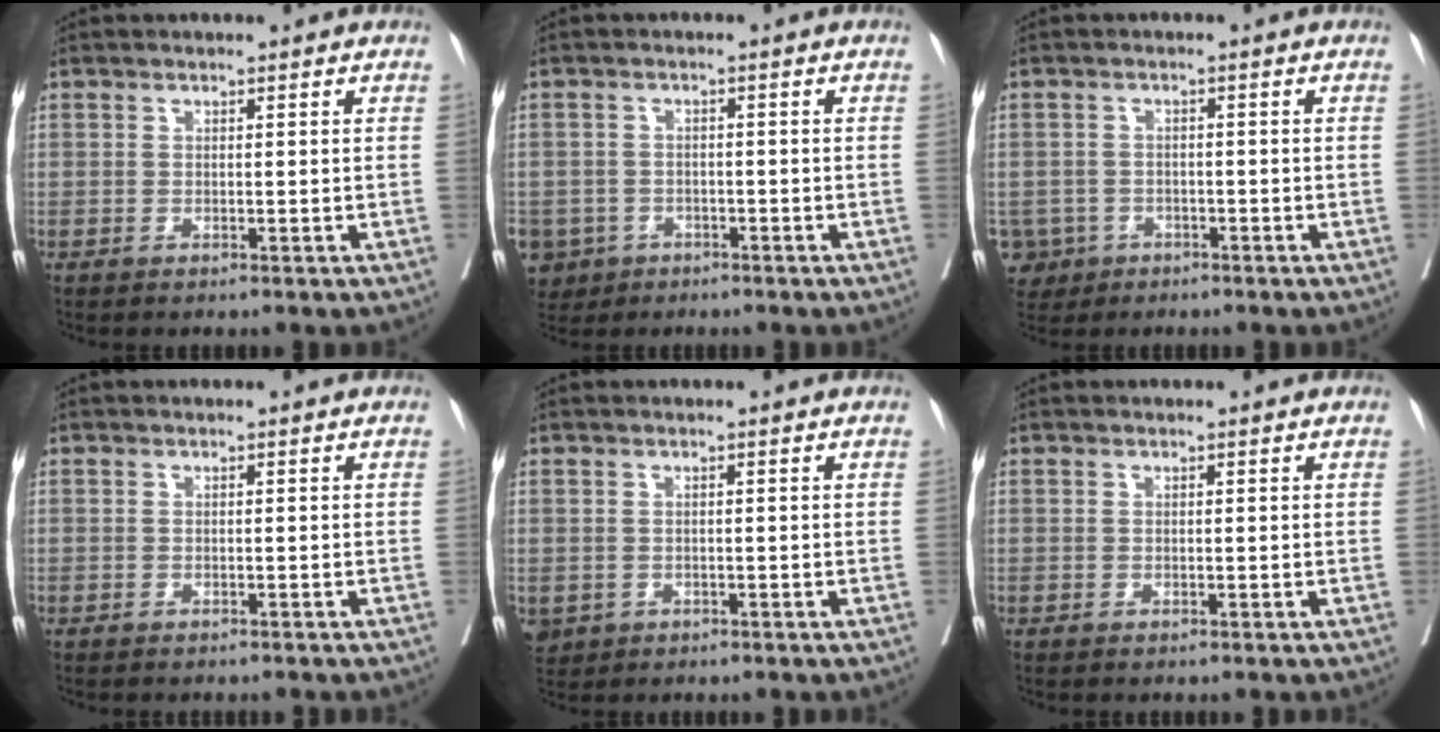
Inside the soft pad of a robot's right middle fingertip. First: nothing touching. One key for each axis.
{"total": 6.8, "fx": -3.5, "fy": 5.8, "fz": 0.8, "tx": -0.035, "ty": 0.007, "tz": -0.055}
{"total": 5.0, "fx": -2.4, "fy": 4.4, "fz": -0.1, "tx": -0.010, "ty": 0.009, "tz": -0.038}
{"total": 2.5, "fx": -2.3, "fy": 0.5, "fz": 0.9, "tx": -0.014, "ty": -0.002, "tz": -0.028}
{"total": 4.0, "fx": -1.8, "fy": 3.4, "fz": 1.0, "tx": -0.019, "ty": 0.000, "tz": -0.024}
{"total": 0.0}